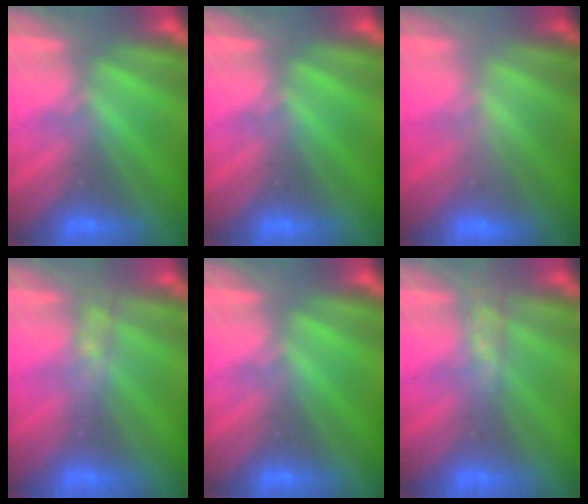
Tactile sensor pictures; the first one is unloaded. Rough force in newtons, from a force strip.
{"total": 0.0}
{"total": 2.1}
{"total": 2.7}
{"total": 0.0}
{"total": 2.8}